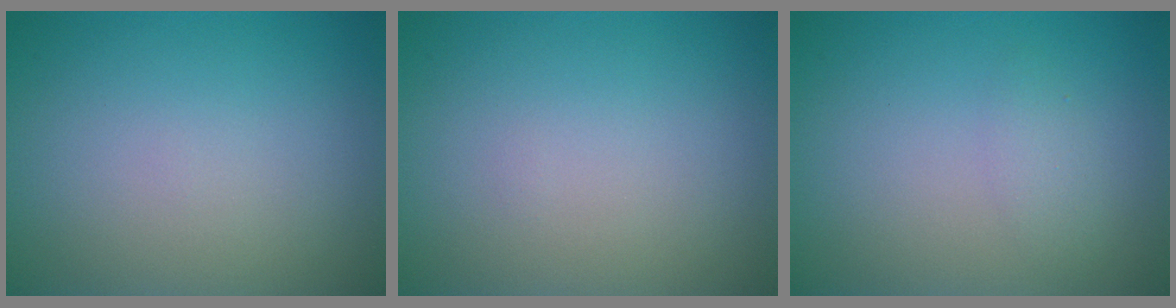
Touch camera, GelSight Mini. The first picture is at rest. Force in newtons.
{"total": 0.0}
{"total": 1.2, "press": 1.2, "slide": 0.1}